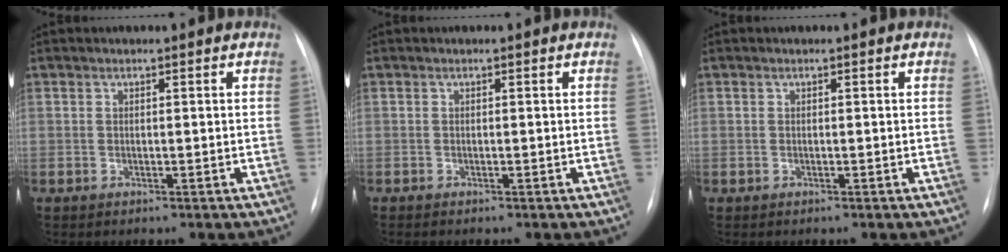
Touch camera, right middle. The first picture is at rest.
{"total": 0.0}
{"total": 0.0}